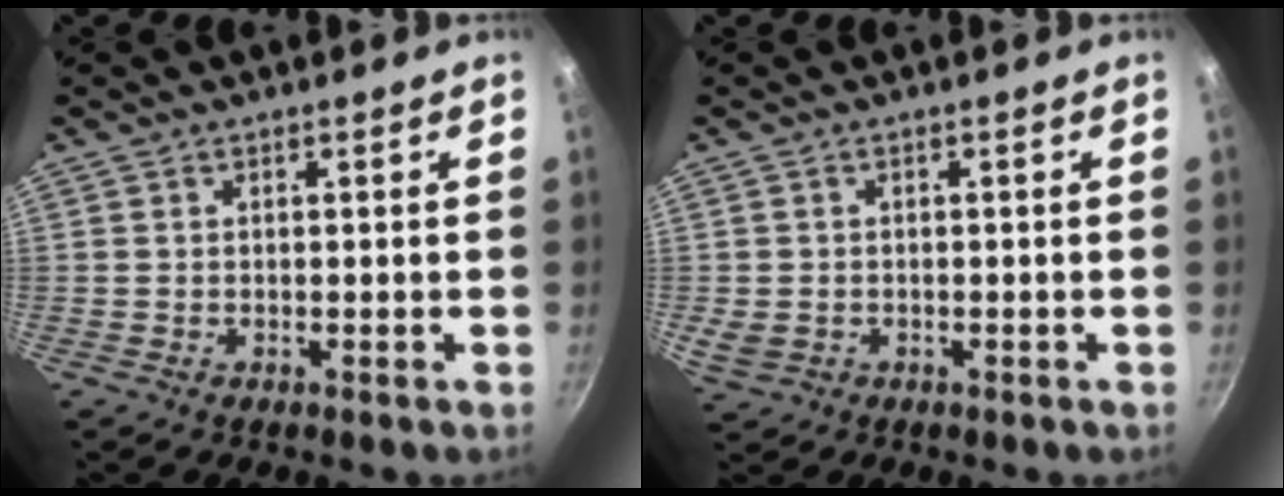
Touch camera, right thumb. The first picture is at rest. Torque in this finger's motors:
{"motor_torque": [2.07, 1.96, -0.10, -0.04, 0.03]}